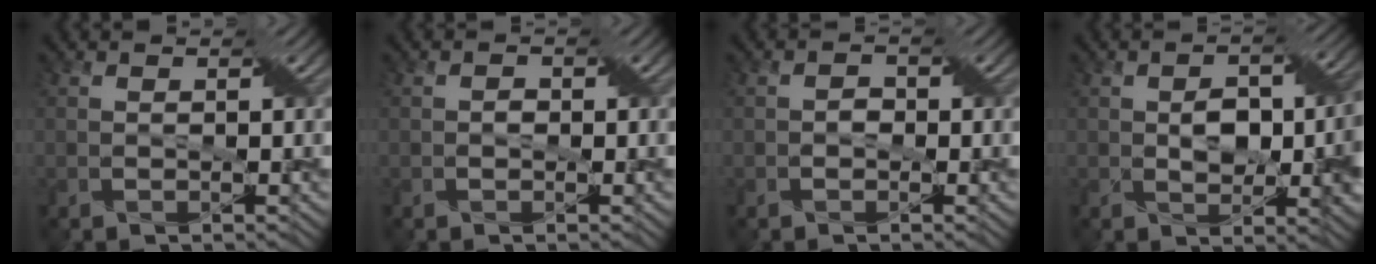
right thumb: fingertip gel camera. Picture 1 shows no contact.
{"total": 0.7, "force": [-0.2, 0.6, 0.4], "torque": [-0.006, 0.000, -0.006]}
{"total": 1.1, "force": [-0.4, 0.9, 0.5], "torque": [-0.010, 0.002, -0.011]}
{"total": 7.5, "force": [-0.2, 4.2, 6.2], "torque": [-0.095, -0.003, -0.001]}